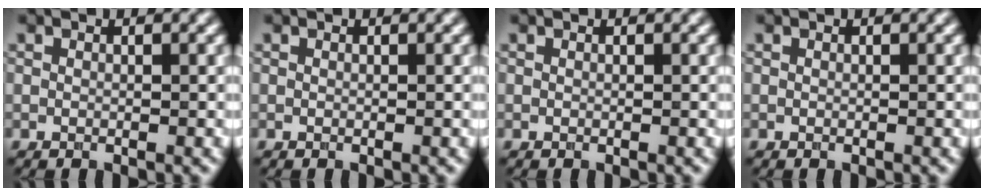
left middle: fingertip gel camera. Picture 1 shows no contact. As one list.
[{"total": 0.0}, {"total": 0.0}, {"total": 0.0}]